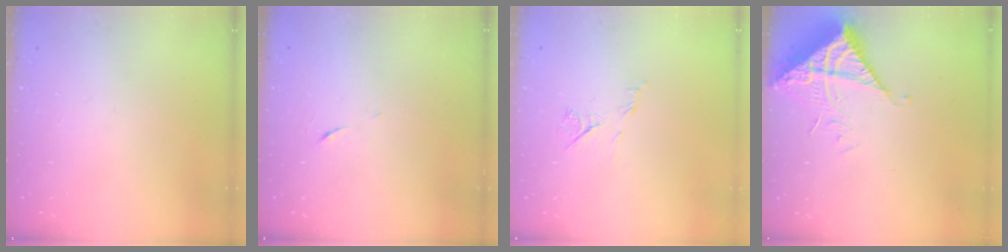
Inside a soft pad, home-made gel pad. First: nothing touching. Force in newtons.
{"total": 6.2, "press": 6.1, "slide": 0.7}
{"total": 6.6, "press": 6.5, "slide": 0.9}
{"total": 9.1, "press": 9.1, "slide": 0.9}